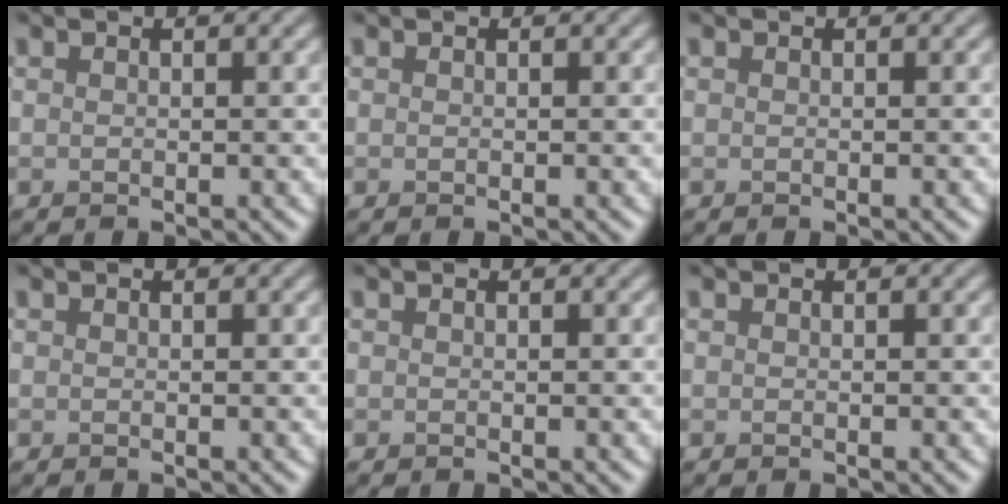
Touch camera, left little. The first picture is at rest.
{"total": 0.0}
{"total": 0.0}
{"total": 0.0}
{"total": 0.0}
{"total": 0.0}